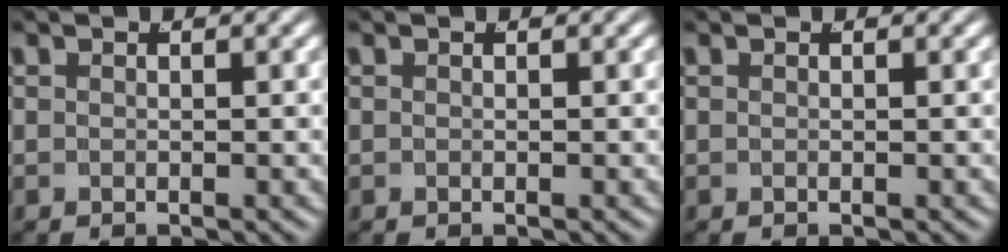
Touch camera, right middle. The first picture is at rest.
{"total": 0.0}
{"total": 0.0}